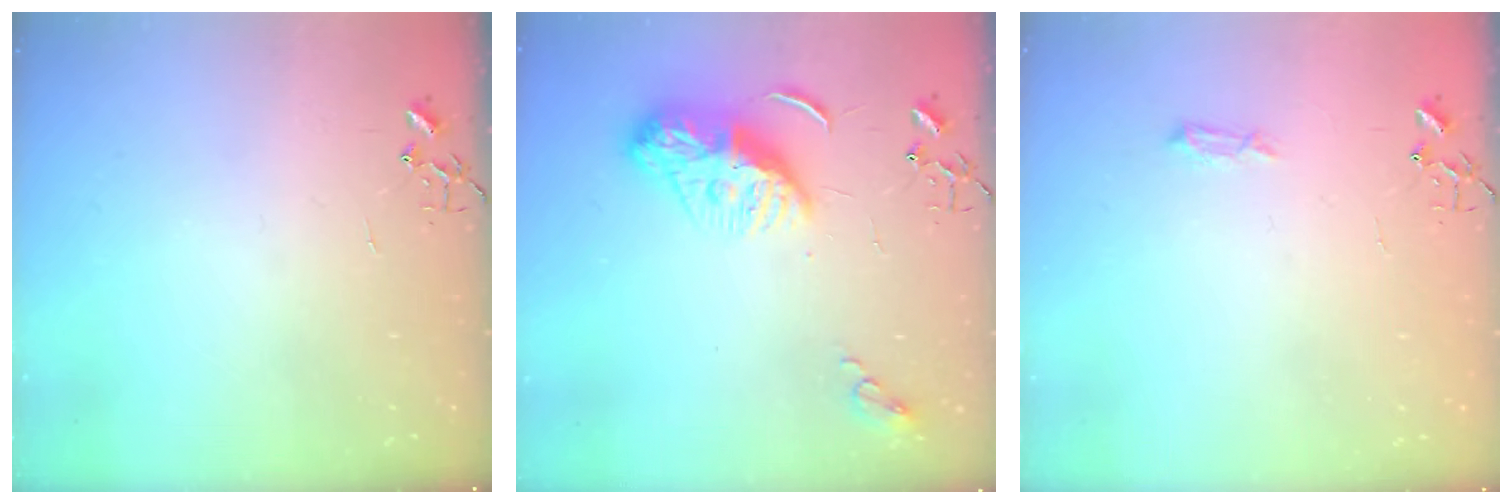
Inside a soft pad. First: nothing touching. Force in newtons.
{"total": 10.0, "press": 10.0, "slide": 0.9}
{"total": 4.0, "press": 4.0, "slide": 0.6}